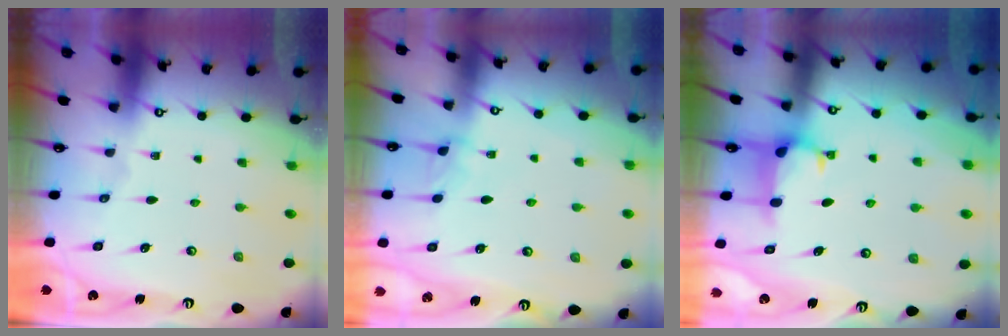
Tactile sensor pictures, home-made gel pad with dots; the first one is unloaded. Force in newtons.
{"total": 1.6, "press": 1.6, "slide": 0.4}
{"total": 2.2, "press": 2.2, "slide": 0.5}